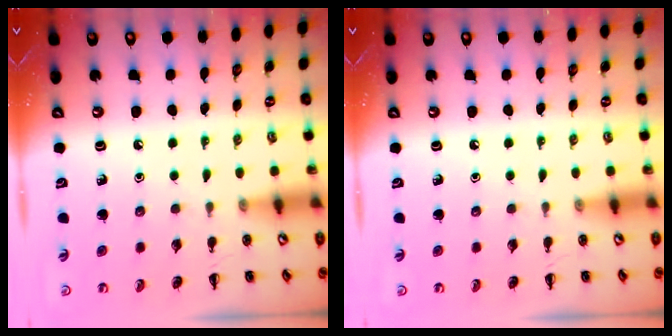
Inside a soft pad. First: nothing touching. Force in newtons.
{"total": 0.0}